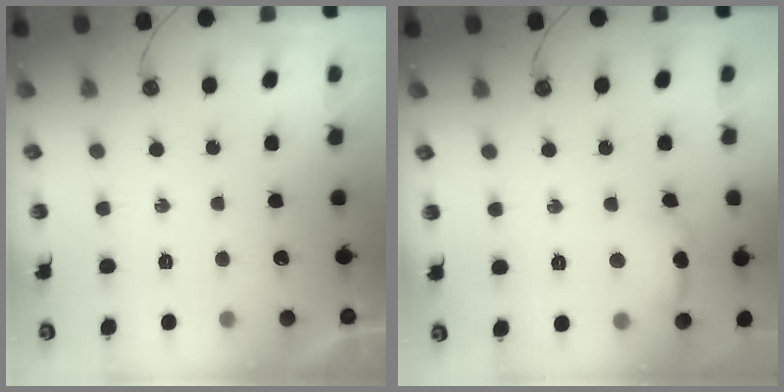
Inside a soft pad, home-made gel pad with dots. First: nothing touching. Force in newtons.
{"total": 10.6, "press": 10.5, "slide": 1.5}